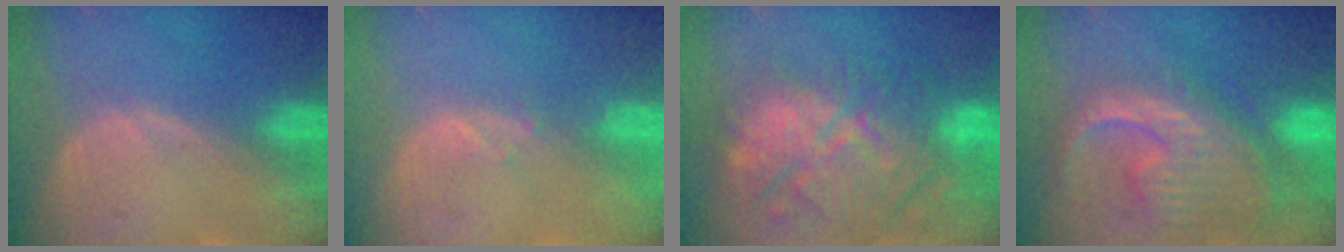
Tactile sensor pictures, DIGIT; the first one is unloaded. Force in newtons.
{"total": 1.1, "press": 1.0, "slide": 0.4}
{"total": 12.8, "press": 12.2, "slide": 4.0}
{"total": 12.7, "press": 10.9, "slide": 6.5}